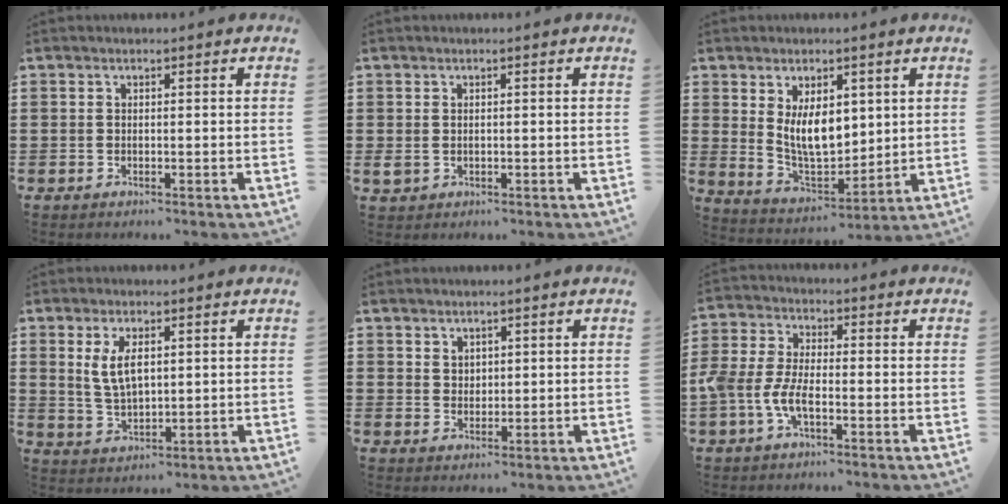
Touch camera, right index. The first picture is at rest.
{"total": 1.0, "force": [0.0, 0.9, 0.5], "torque": [-0.013, 0.004, -0.002]}
{"total": 8.2, "force": [2.2, 4.7, 6.4], "torque": [-0.123, 0.000, 0.038]}
{"total": 5.1, "force": [1.4, 2.4, 4.3], "torque": [-0.090, 0.006, 0.024]}
{"total": 2.2, "force": [1.5, 1.6, 0.2], "torque": [-0.009, 0.006, 0.029]}
{"total": 5.6, "force": [-2.2, 2.4, 4.5], "torque": [-0.119, -0.005, -0.051]}